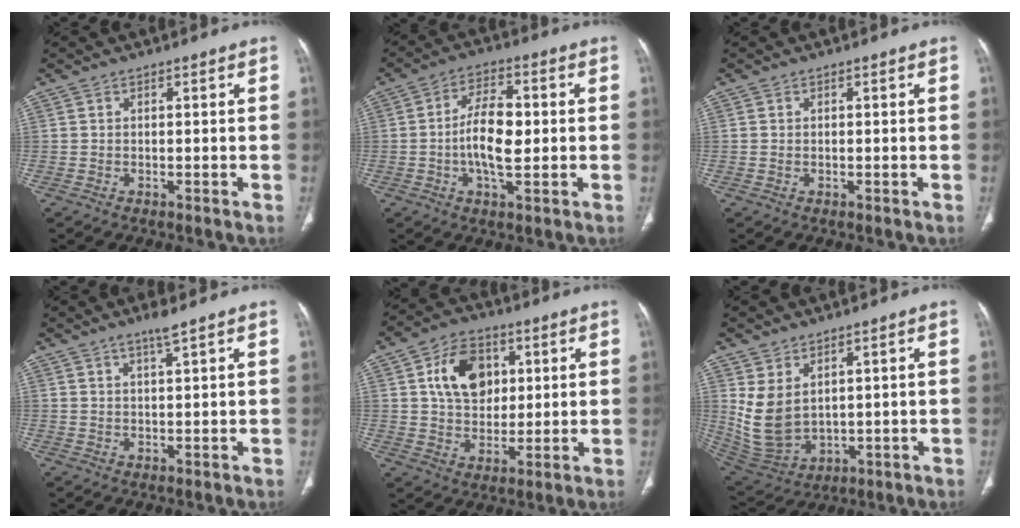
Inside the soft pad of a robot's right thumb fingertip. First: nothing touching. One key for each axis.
{"total": 9.5, "fx": -0.5, "fy": 4.3, "fz": 8.4, "tx": -0.145, "ty": 0.007, "tz": -0.014}
{"total": 0.0}
{"total": 3.0, "fx": 2.1, "fy": 0.0, "fz": 2.1, "tx": -0.037, "ty": -0.010, "tz": 0.043}
{"total": 12.0, "fx": 3.5, "fy": 8.7, "fz": 7.4, "tx": -0.088, "ty": -0.007, "tz": 0.060}
{"total": 9.7, "fx": 3.1, "fy": 6.3, "fz": 6.8, "tx": -0.125, "ty": -0.017, "tz": 0.089}